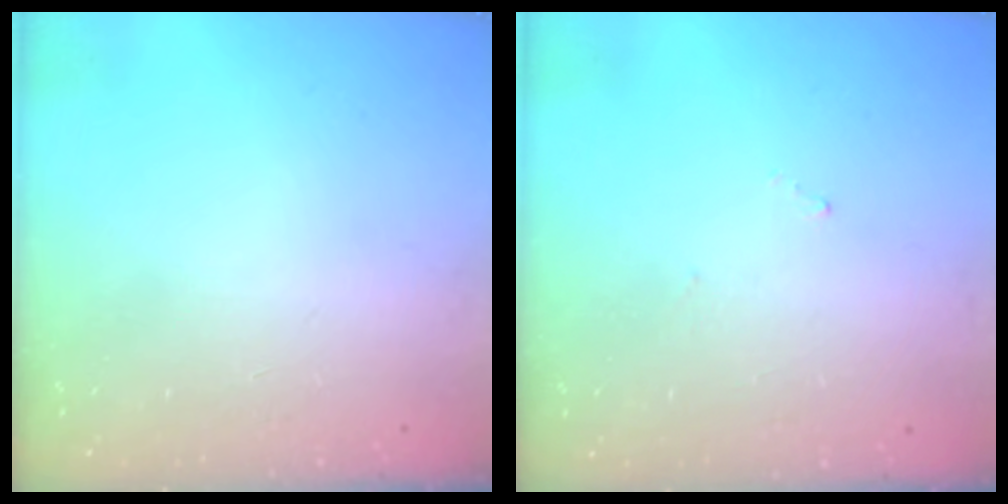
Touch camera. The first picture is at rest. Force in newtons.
{"total": 6.6, "press": 6.6, "slide": 0.3}